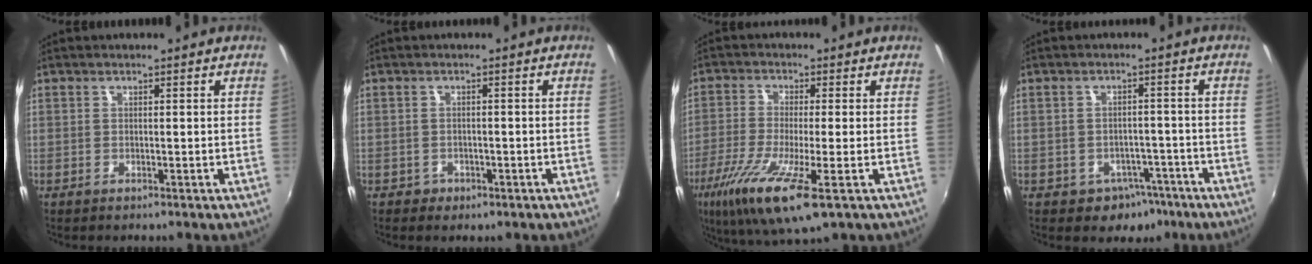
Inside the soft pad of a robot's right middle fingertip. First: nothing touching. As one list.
[{"total": 2.6, "force": [-1.2, 2.2, 0.6], "torque": [-0.017, -0.002, -0.015]}, {"total": 13.3, "force": [-6.3, 1.9, 11.5], "torque": [-0.246, -0.047, -0.118]}, {"total": 5.7, "force": [-3.4, 4.4, 1.4], "torque": [-0.032, 0.014, -0.033]}]